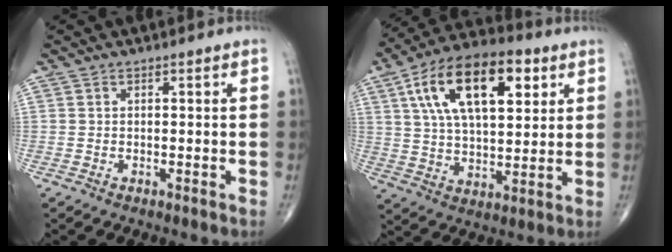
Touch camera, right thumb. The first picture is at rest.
{"total": 20.2, "force": [7.5, 9.8, 16.0], "torque": [-0.256, -0.003, 0.124]}